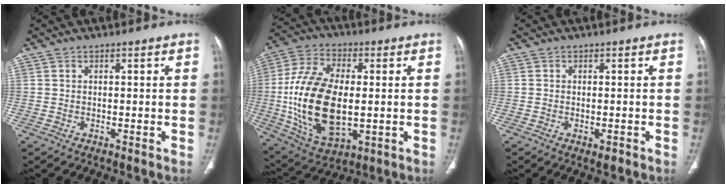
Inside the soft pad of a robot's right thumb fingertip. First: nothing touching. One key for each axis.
{"total": 21.4, "fx": -1.2, "fy": 11.5, "fz": 18.0, "tx": -0.358, "ty": -0.005, "tz": -0.008}
{"total": 1.5, "fx": -0.7, "fy": 0.7, "fz": 1.1, "tx": -0.014, "ty": -0.001, "tz": -0.007}